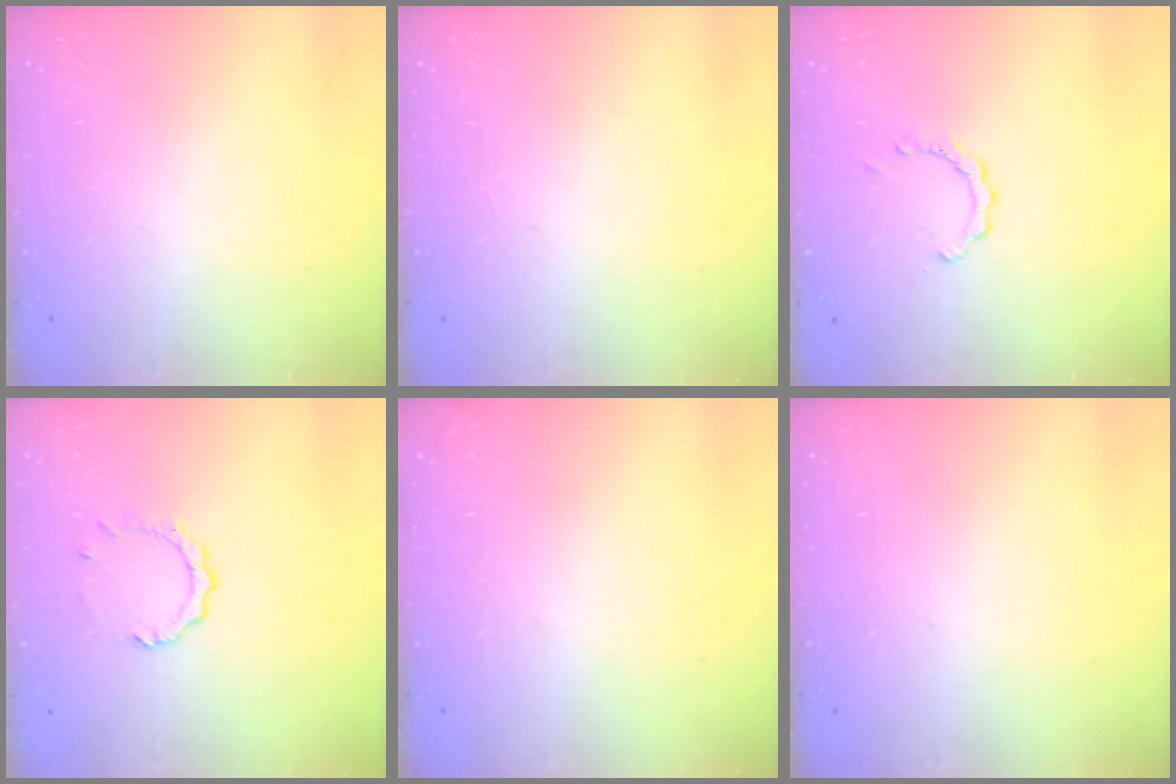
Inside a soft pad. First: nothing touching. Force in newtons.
{"total": 0.0}
{"total": 2.2, "press": 2.2, "slide": 0.2}
{"total": 4.1, "press": 4.1, "slide": 0.3}
{"total": 0.0}
{"total": 0.0}